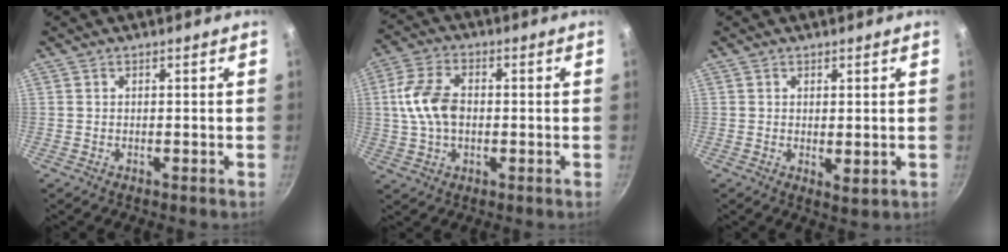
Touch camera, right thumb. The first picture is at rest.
{"total": 10.0, "force": [0.3, 6.5, 7.6], "torque": [-0.144, 0.018, 0.000]}
{"total": 2.6, "force": [0.4, 1.2, 2.2], "torque": [-0.033, -0.012, 0.007]}